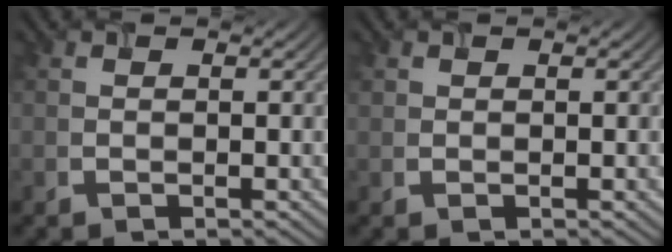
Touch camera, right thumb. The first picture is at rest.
{"total": 0.7, "force": [0.4, 0.5, 0.1], "torque": [-0.002, 0.009, 0.013]}